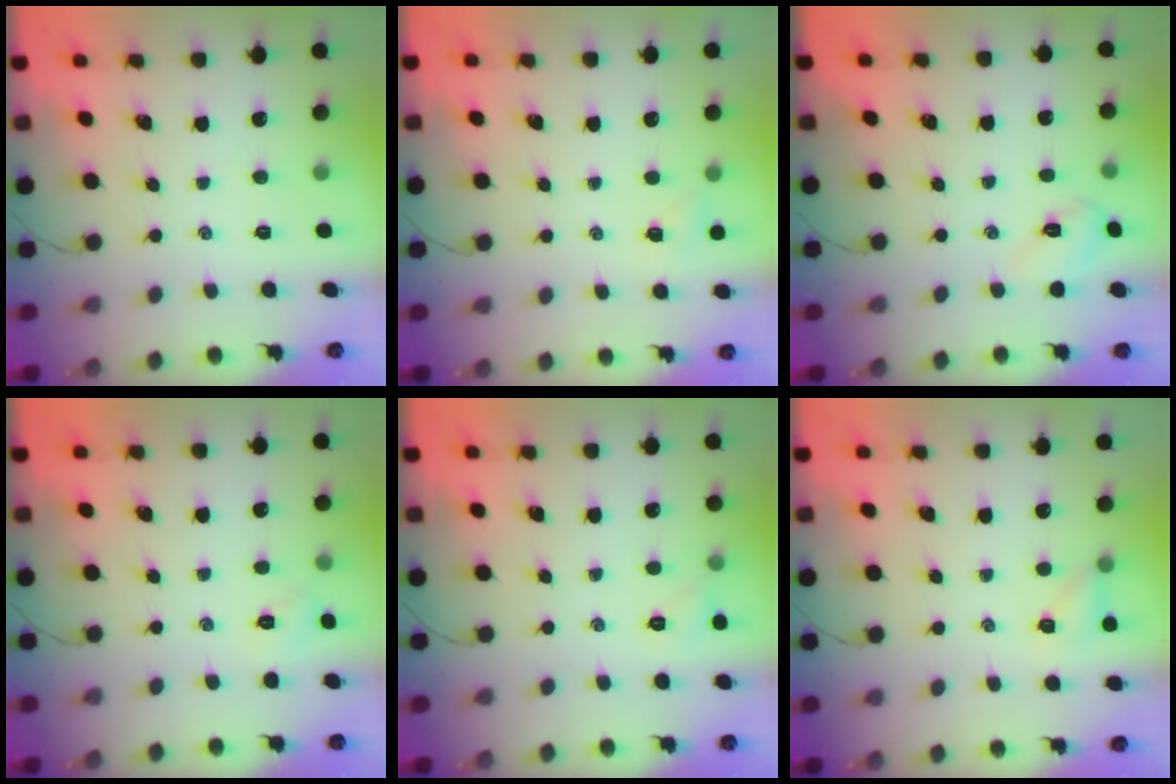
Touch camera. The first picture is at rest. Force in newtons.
{"total": 3.1, "press": 3.0, "slide": 1.0}
{"total": 3.6, "press": 3.5, "slide": 0.9}
{"total": 2.5, "press": 2.4, "slide": 0.7}
{"total": 4.8, "press": 4.6, "slide": 1.5}
{"total": 4.0, "press": 3.9, "slide": 1.0}